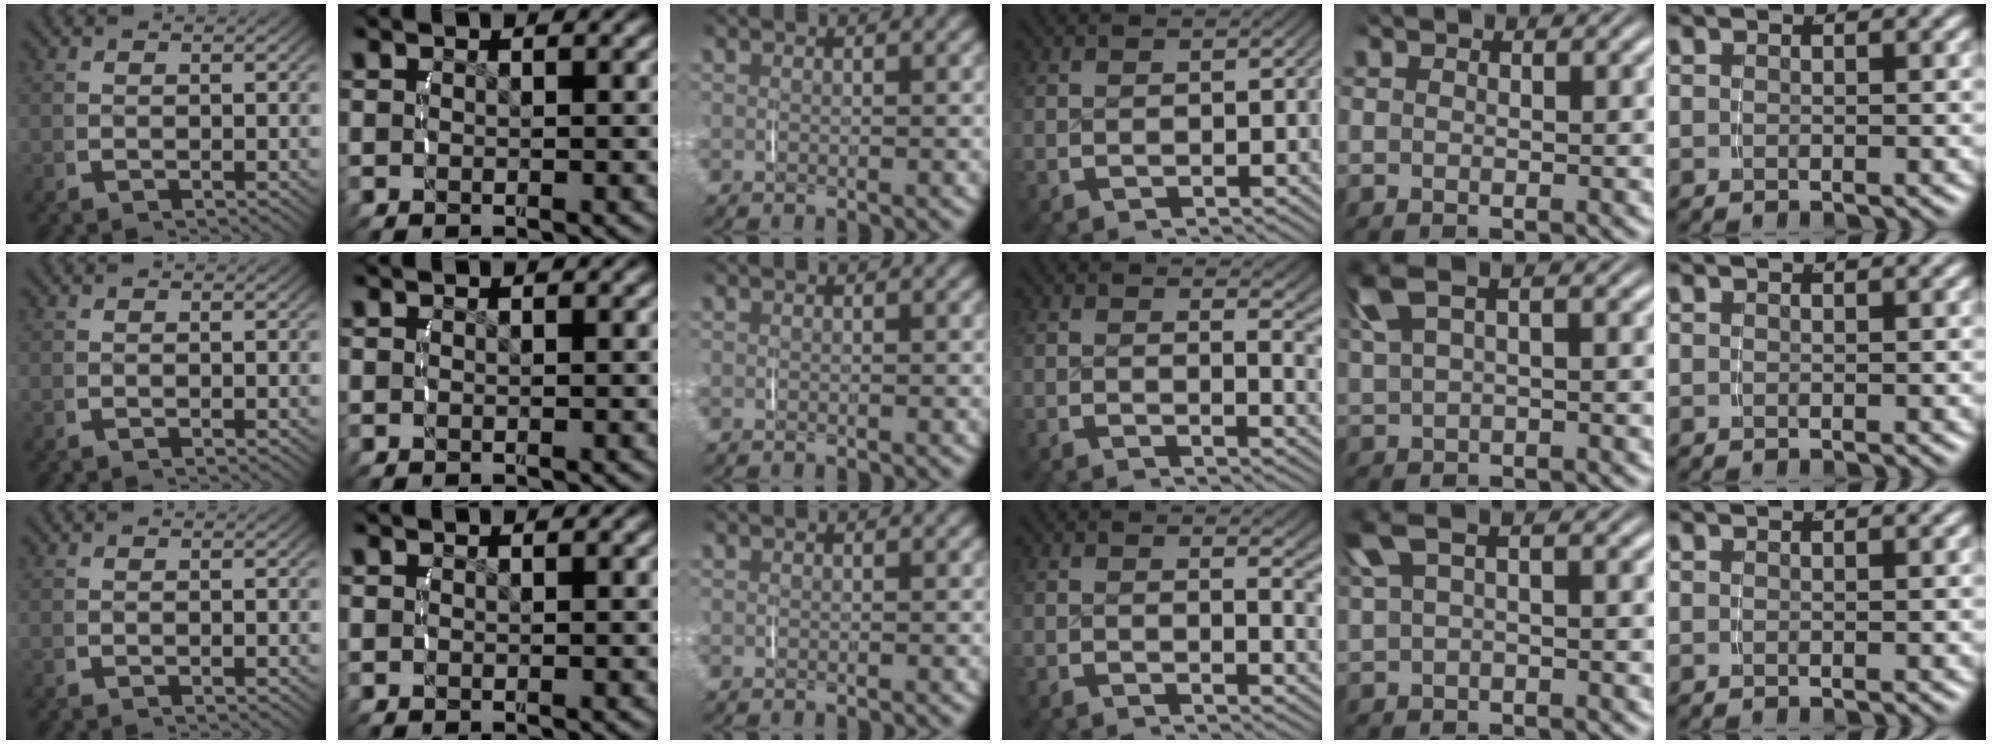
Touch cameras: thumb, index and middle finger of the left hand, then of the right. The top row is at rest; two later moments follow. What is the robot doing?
{"motion": "lift_and_place", "object": "measuring cup"}